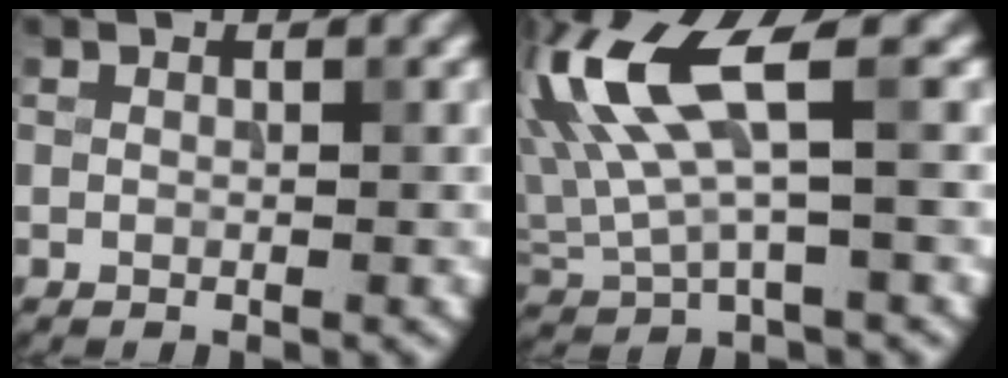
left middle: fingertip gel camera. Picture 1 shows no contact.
{"total": 8.8, "force": [2.5, 2.8, 7.9], "torque": [-0.180, 0.012, 0.046]}